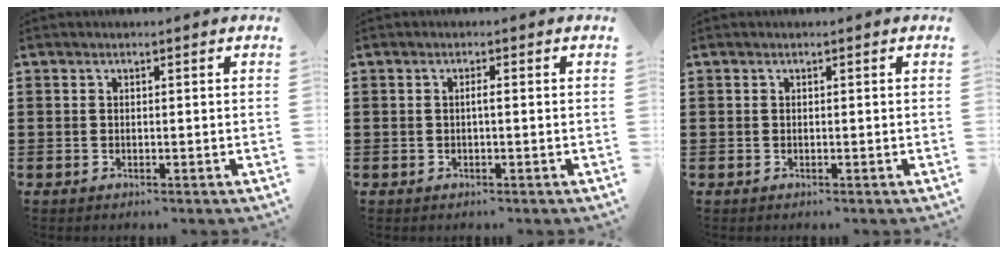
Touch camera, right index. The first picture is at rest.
{"total": 1.0, "force": [-0.2, 0.0, 1.0], "torque": [-0.019, -0.002, -0.003]}
{"total": 0.0}